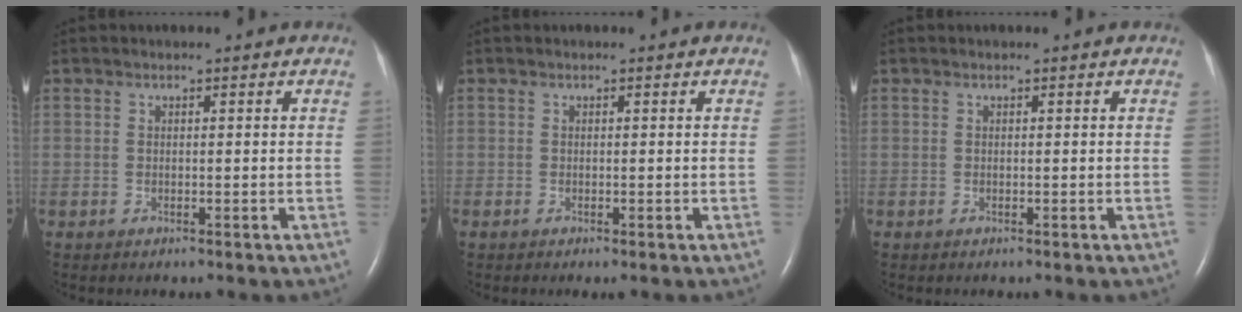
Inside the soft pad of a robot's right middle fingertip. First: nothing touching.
{"total": 0.0}
{"total": 0.0}